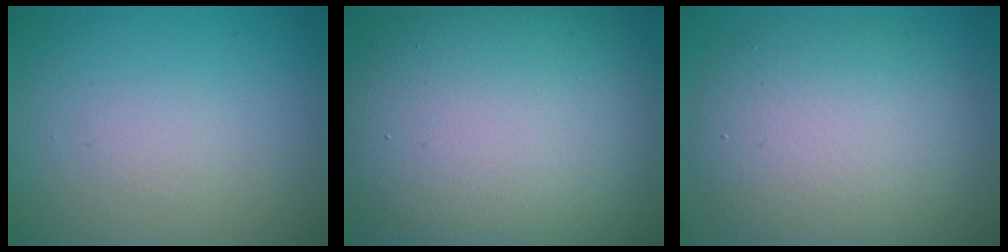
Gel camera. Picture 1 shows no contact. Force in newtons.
{"total": 16.6, "press": 16.6, "slide": 0.4}
{"total": 8.3, "press": 8.3, "slide": 0.4}